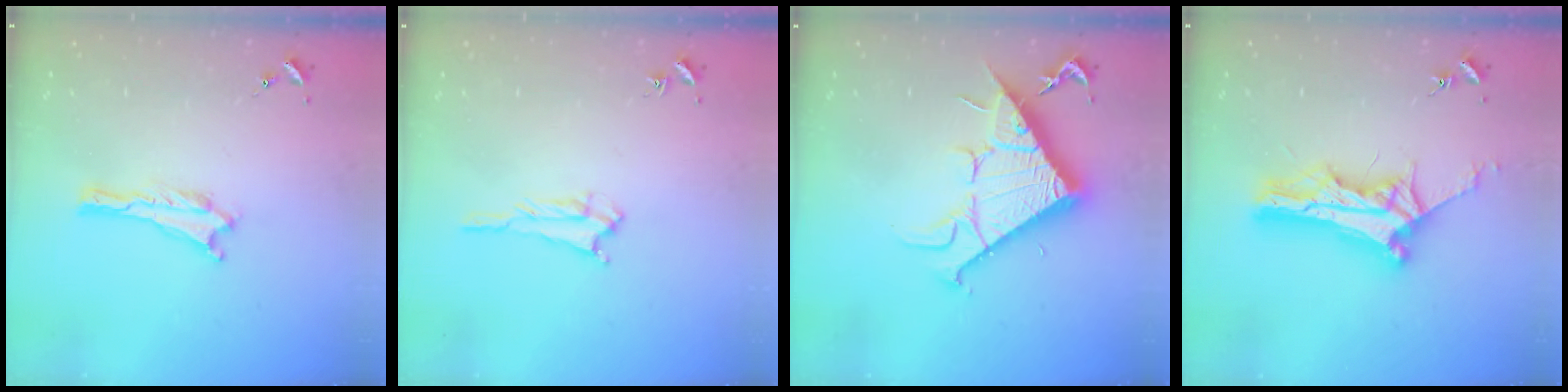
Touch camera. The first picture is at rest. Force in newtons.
{"total": 1.6, "press": 1.6, "slide": 0.3}
{"total": 12.4, "press": 12.4, "slide": 0.2}
{"total": 9.2, "press": 9.2, "slide": 0.4}